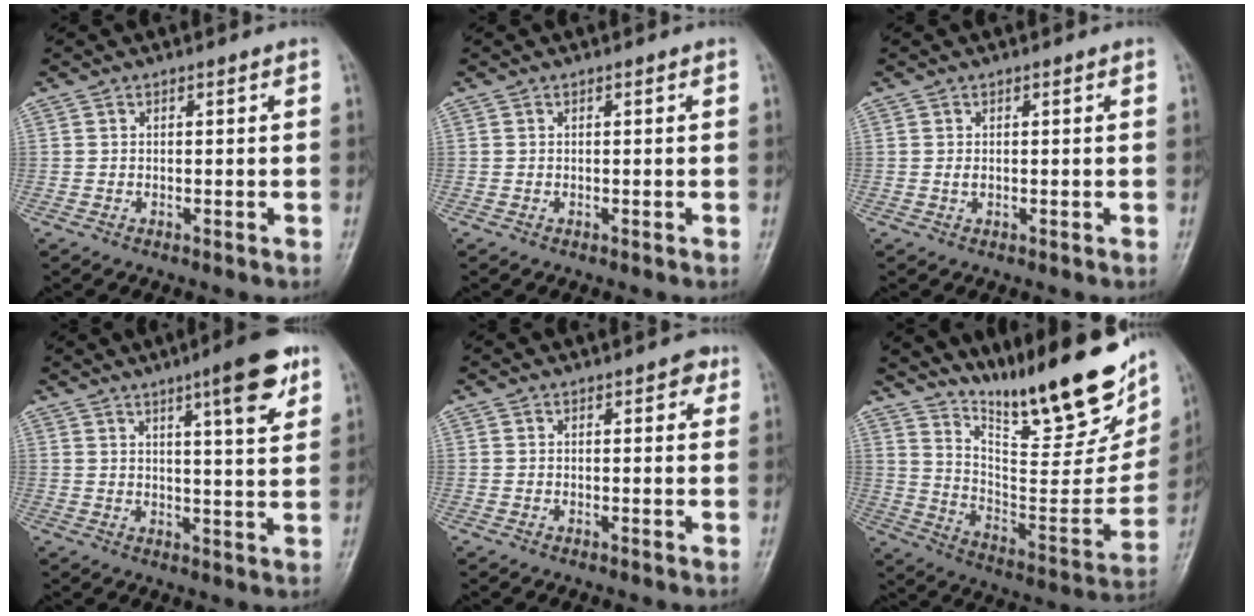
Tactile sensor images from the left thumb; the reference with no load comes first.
{"total": 0.0}
{"total": 1.2, "force": [0.3, 0.6, 1.0], "torque": [-0.017, 0.002, 0.008]}
{"total": 10.5, "force": [5.7, 1.9, 8.5], "torque": [-0.106, -0.026, 0.076]}
{"total": 2.3, "force": [1.2, 1.2, 1.6], "torque": [-0.007, 0.000, 0.010]}
{"total": 25.8, "force": [19.0, 6.2, 16.4], "torque": [-0.215, -0.102, 0.299]}